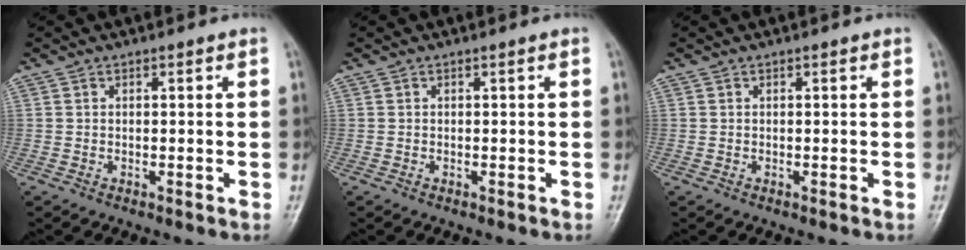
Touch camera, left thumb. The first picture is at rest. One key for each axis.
{"total": 0.0}
{"total": 0.0}